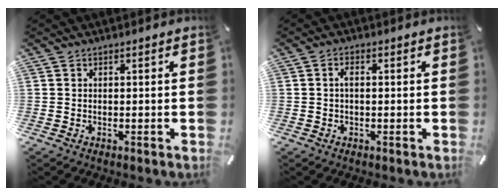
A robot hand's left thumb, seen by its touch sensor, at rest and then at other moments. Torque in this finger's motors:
{"motor_torque": [-0.05, -0.29, -0.01, 0.36, -0.02]}